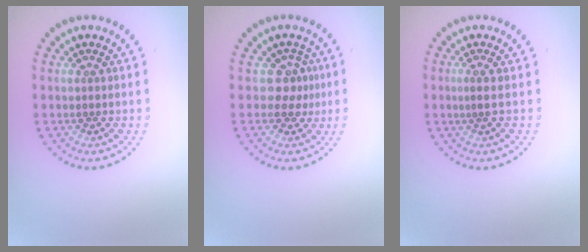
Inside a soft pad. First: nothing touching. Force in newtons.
{"total": 2.1, "press": 1.5, "slide": 1.5}
{"total": 0.7, "press": 0.4, "slide": 0.6}